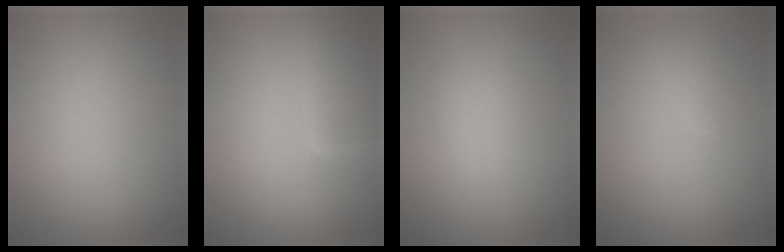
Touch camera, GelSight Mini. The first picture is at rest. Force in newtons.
{"total": 4.5, "press": 4.5, "slide": 0.1}
{"total": 1.4, "press": 1.4, "slide": 0.1}
{"total": 1.3, "press": 1.3, "slide": 0.1}